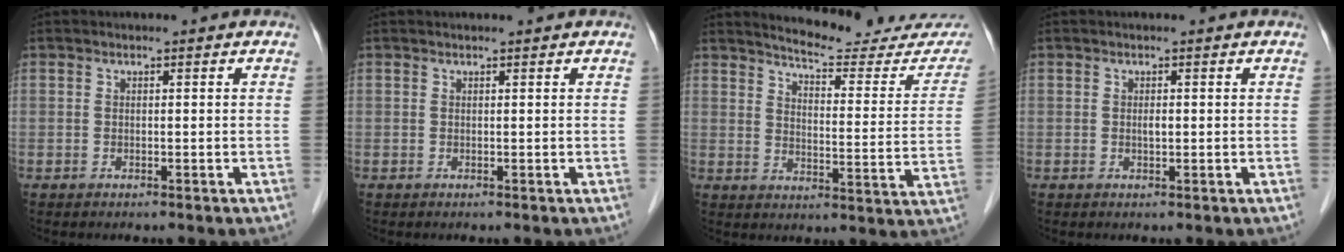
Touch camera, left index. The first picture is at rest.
{"total": 0.9, "force": [0.8, -0.1, 0.4], "torque": [-0.004, 0.008, 0.011]}
{"total": 19.3, "force": [18.3, 2.7, 5.6], "torque": [-0.063, -0.077, 0.214]}
{"total": 0.7, "force": [-0.1, 0.2, 0.7], "torque": [-0.011, -0.003, -0.004]}